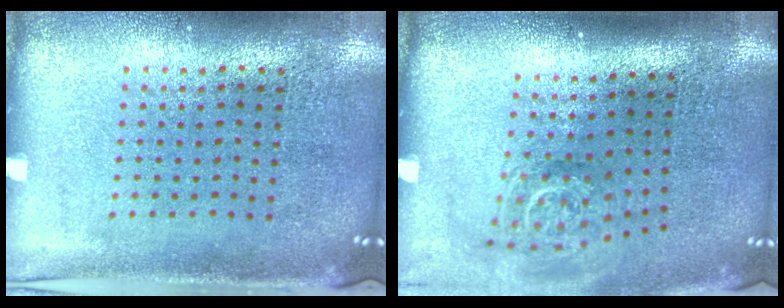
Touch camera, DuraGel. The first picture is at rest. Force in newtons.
{"total": 1.9, "press": 1.3, "slide": 1.4}